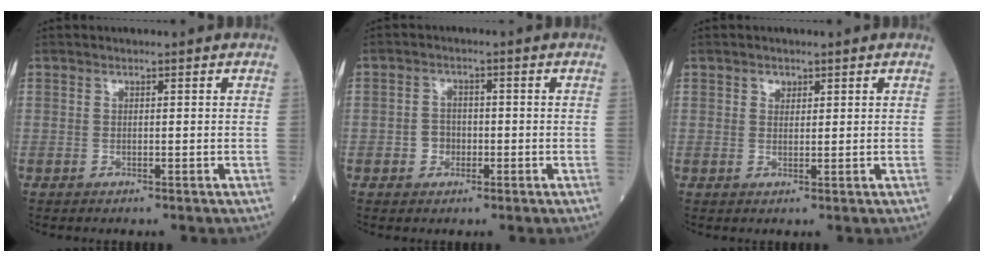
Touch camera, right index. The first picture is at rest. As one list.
[{"total": 2.6, "force": [-0.9, 2.2, 1.1], "torque": [-0.015, 0.007, -0.016]}, {"total": 1.3, "force": [0.8, 1.0, 0.5], "torque": [-0.004, -0.002, 0.011]}]